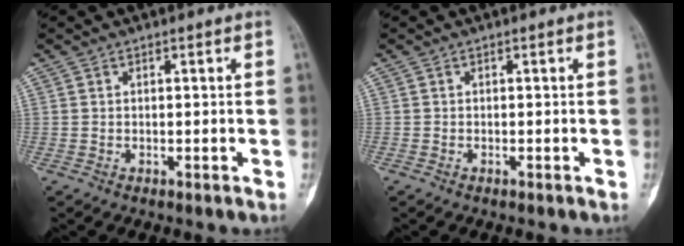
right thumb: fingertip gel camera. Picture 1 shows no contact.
{"total": 0.0}